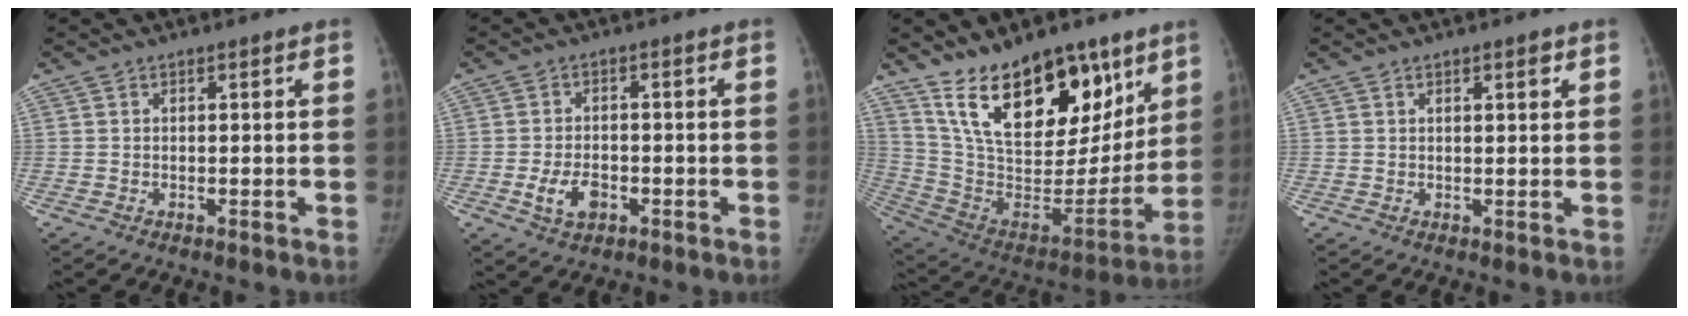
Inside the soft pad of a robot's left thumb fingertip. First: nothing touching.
{"total": 5.3, "force": [-1.8, 3.4, 3.6], "torque": [-0.062, 0.008, -0.028]}
{"total": 26.2, "force": [16.4, 13.1, 15.8], "torque": [-0.205, -0.073, 0.283]}
{"total": 2.1, "force": [1.1, 0.5, 1.6], "torque": [-0.019, -0.004, 0.017]}